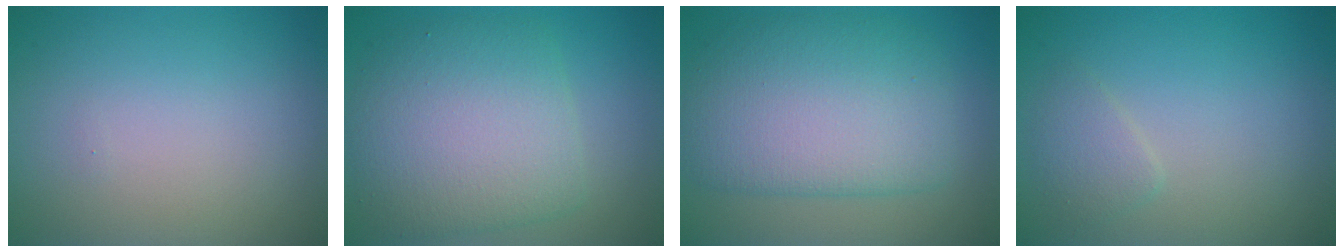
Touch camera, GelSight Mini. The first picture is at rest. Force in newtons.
{"total": 7.5, "press": 7.5, "slide": 0.1}
{"total": 7.9, "press": 7.8, "slide": 0.3}
{"total": 1.5, "press": 1.5, "slide": 0.1}